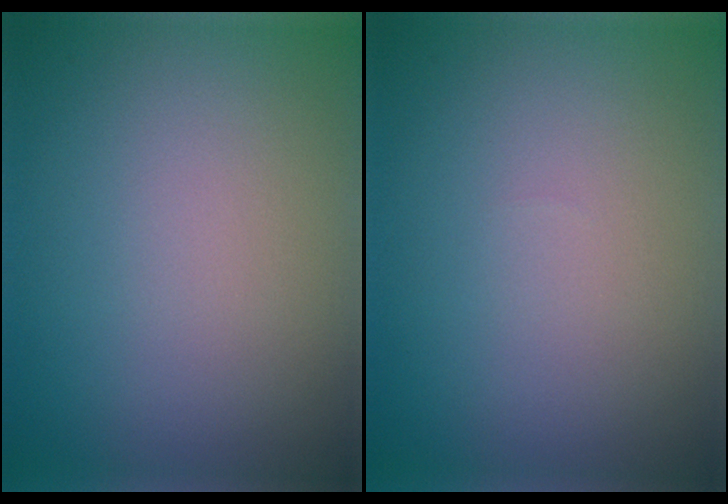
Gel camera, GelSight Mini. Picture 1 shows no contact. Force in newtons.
{"total": 0.0}